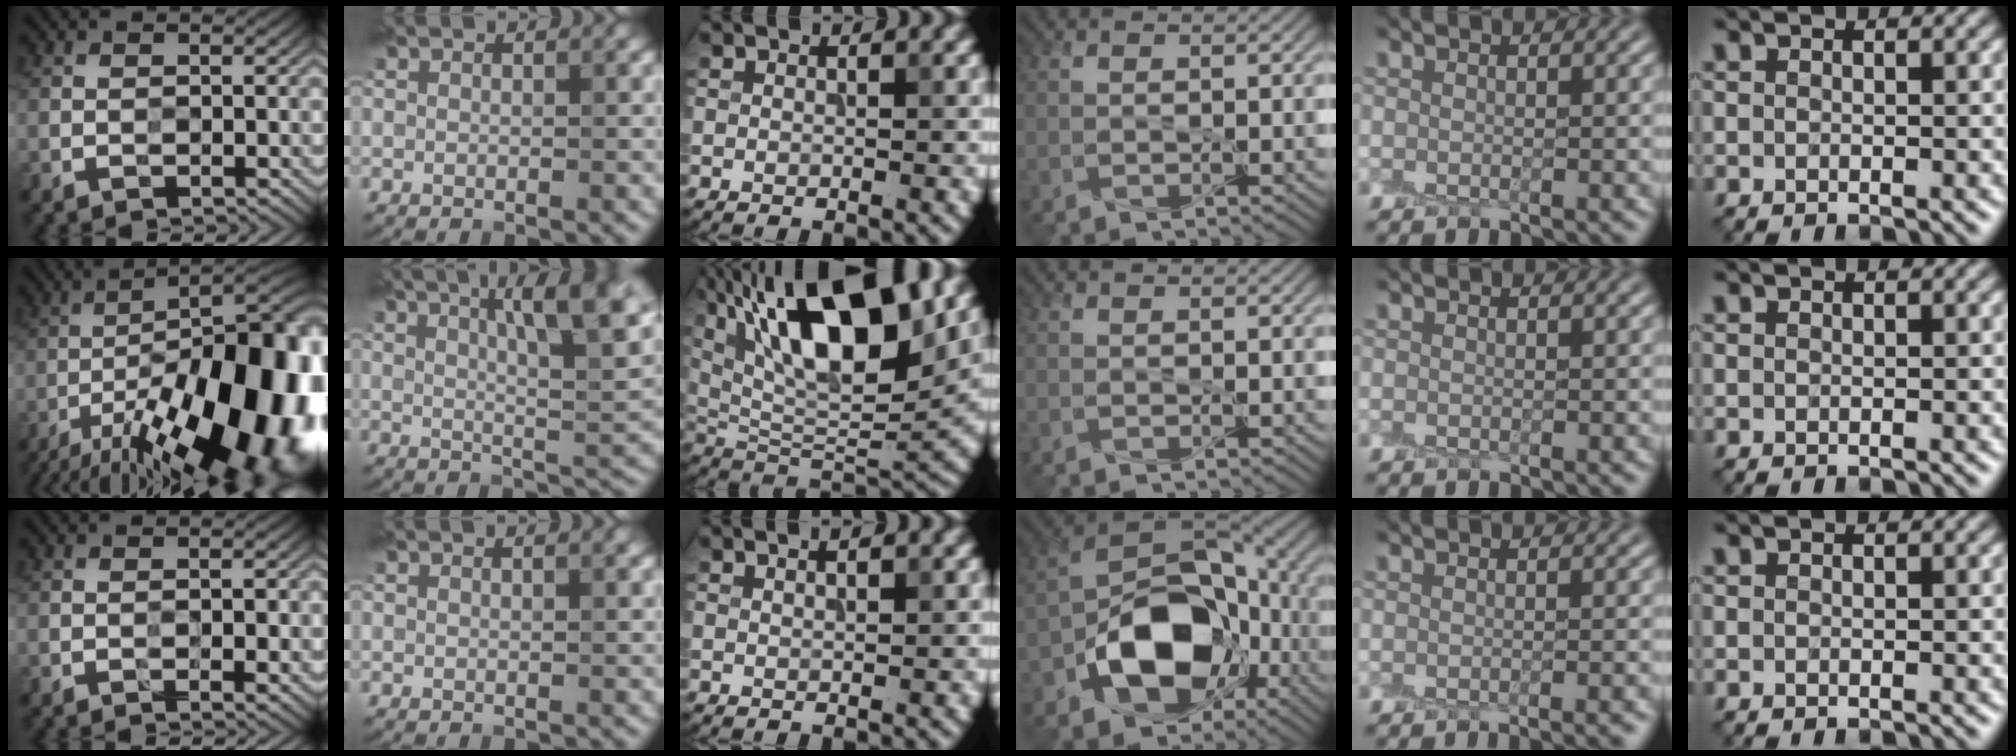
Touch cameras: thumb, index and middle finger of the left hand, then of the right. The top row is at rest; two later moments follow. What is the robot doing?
{"motion": "peel", "object": "plastic wrap"}